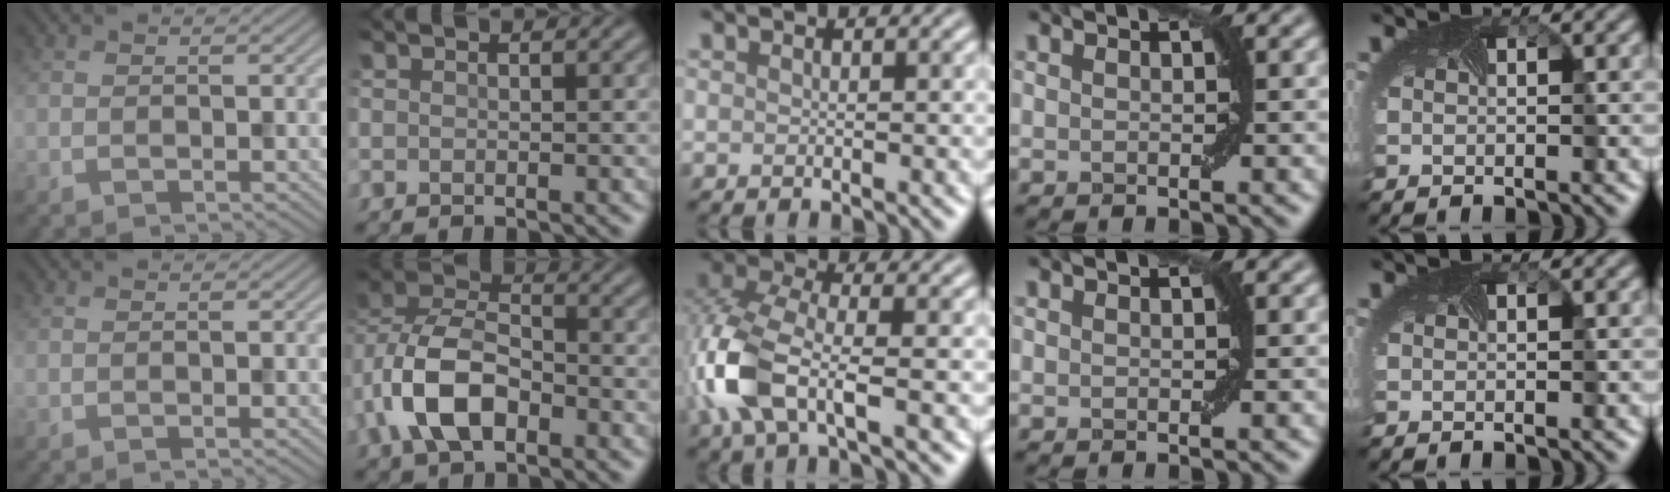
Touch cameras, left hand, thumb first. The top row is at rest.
{"index": {"total": 7.7, "force": [-2.7, 4.4, 5.7], "torque": [-0.120, 0.013, -0.057]}, "middle": {"total": 7.2, "force": [-2.0, 3.4, 6.0], "torque": [-0.158, 0.007, -0.049]}}